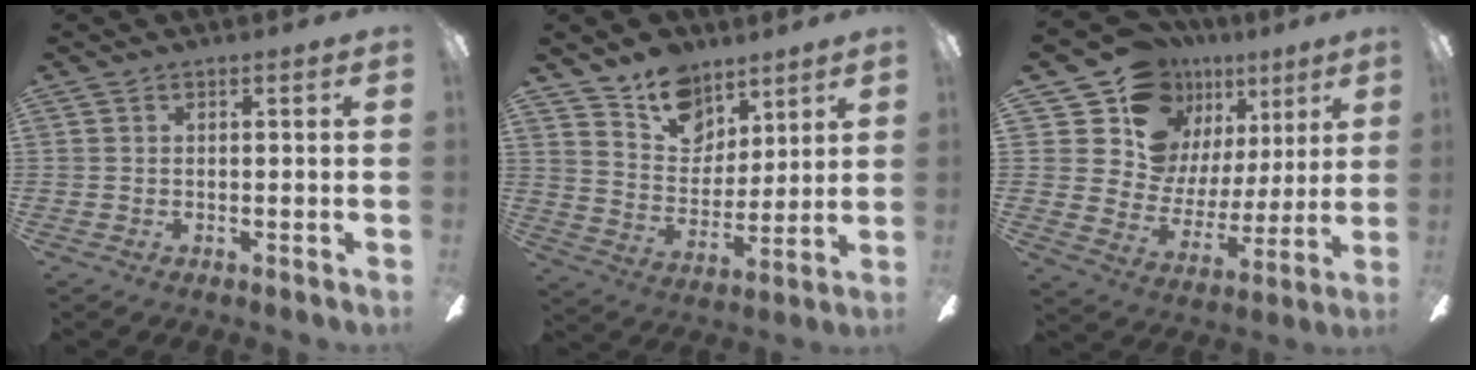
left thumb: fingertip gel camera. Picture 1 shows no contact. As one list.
[{"total": 13.8, "force": [9.6, 9.0, 4.2], "torque": [-0.059, -0.060, 0.182]}, {"total": 17.6, "force": [11.9, 11.9, 5.0], "torque": [-0.101, -0.087, 0.236]}]